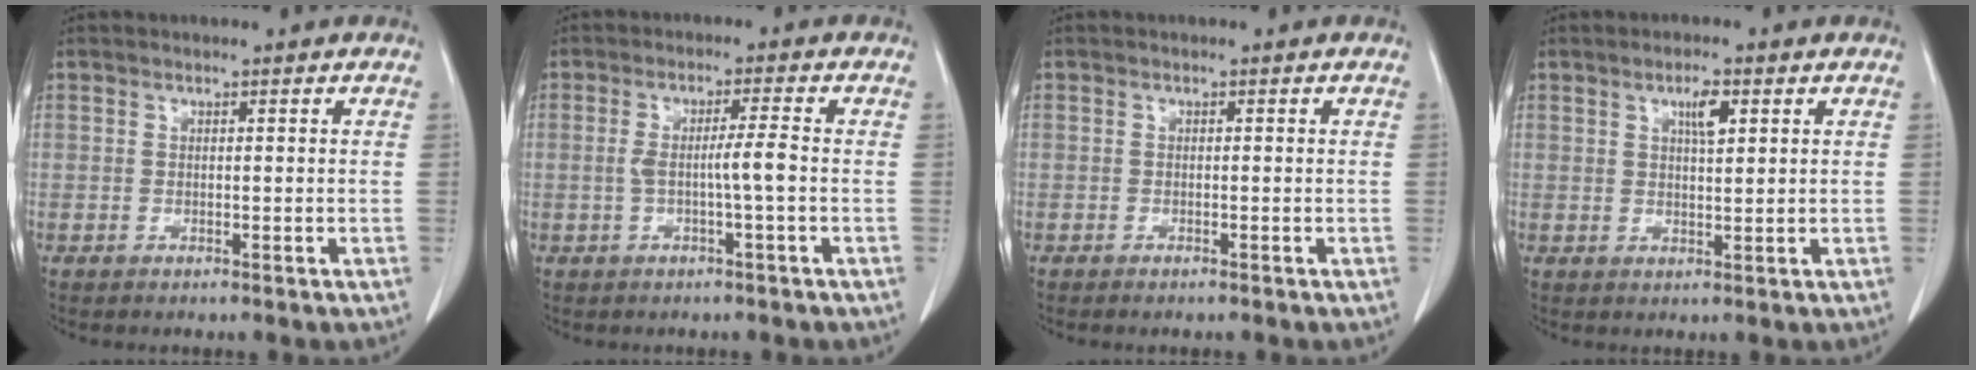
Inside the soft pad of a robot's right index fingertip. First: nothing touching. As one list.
[{"total": 3.9, "force": [-0.7, -0.3, 3.8], "torque": [-0.069, 0.007, -0.008]}, {"total": 0.8, "force": [-0.7, 0.1, 0.4], "torque": [-0.012, -0.003, -0.008]}, {"total": 3.3, "force": [1.5, 0.8, 2.9], "torque": [-0.050, 0.000, 0.026]}]